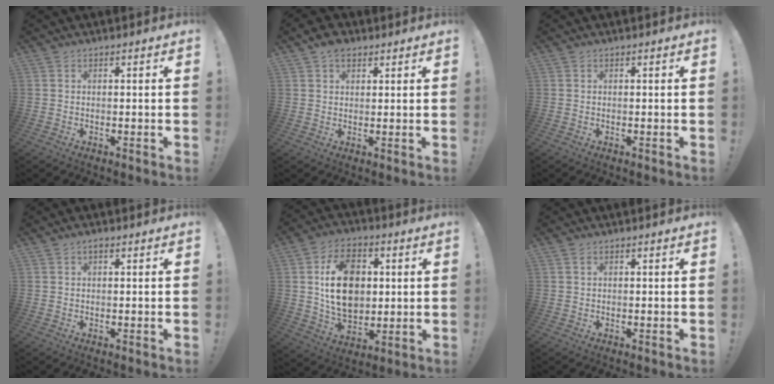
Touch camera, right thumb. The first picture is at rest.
{"total": 4.6, "force": [2.9, 3.0, 1.9], "torque": [-0.024, -0.012, 0.052]}
{"total": 0.0}
{"total": 0.9, "force": [0.6, 0.6, 0.3], "torque": [-0.003, 0.001, 0.010]}
{"total": 17.2, "force": [2.8, 12.4, 11.5], "torque": [-0.177, -0.002, 0.053]}
{"total": 0.7, "force": [0.4, 0.3, 0.4], "torque": [-0.012, 0.002, 0.009]}